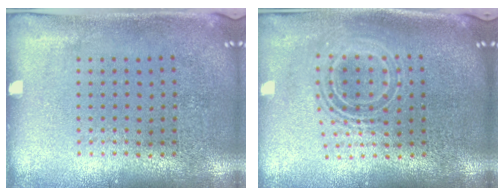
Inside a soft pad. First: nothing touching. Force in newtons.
{"total": 1.8, "press": 1.4, "slide": 1.1}